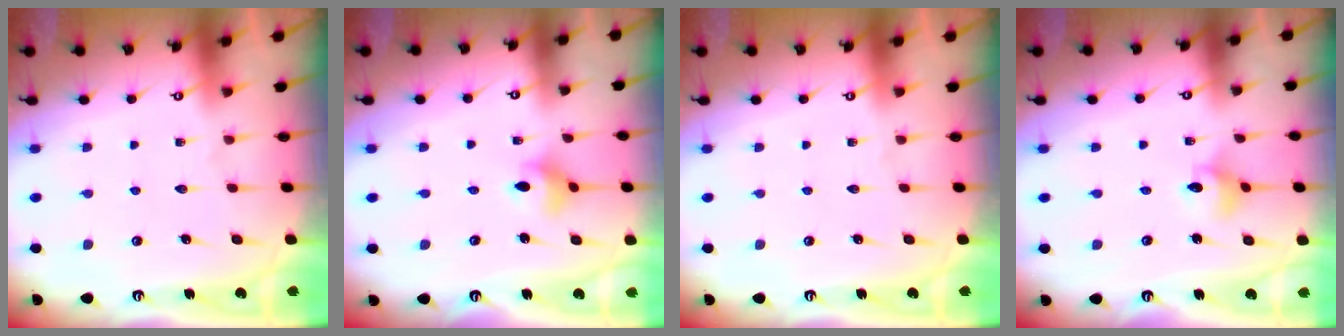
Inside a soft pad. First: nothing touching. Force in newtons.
{"total": 5.1, "press": 4.7, "slide": 1.8}
{"total": 0.0}
{"total": 4.2, "press": 4.2, "slide": 0.4}